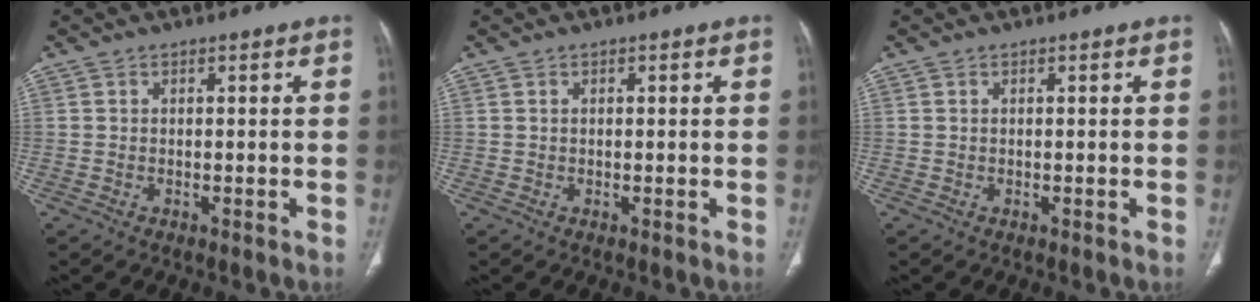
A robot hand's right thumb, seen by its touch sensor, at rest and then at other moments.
{"total": 0.0}
{"total": 0.0}